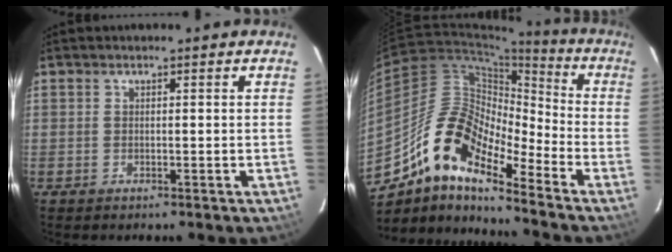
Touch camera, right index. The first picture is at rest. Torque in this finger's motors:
{"motor_torque": [1.02, -0.92, 0.08, 0.00]}